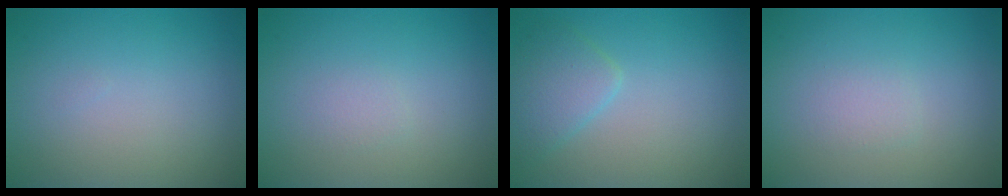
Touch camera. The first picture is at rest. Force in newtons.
{"total": 0.7, "press": 0.7, "slide": 0.0}
{"total": 2.6, "press": 2.6, "slide": 0.1}
{"total": 1.0, "press": 1.0, "slide": 0.0}